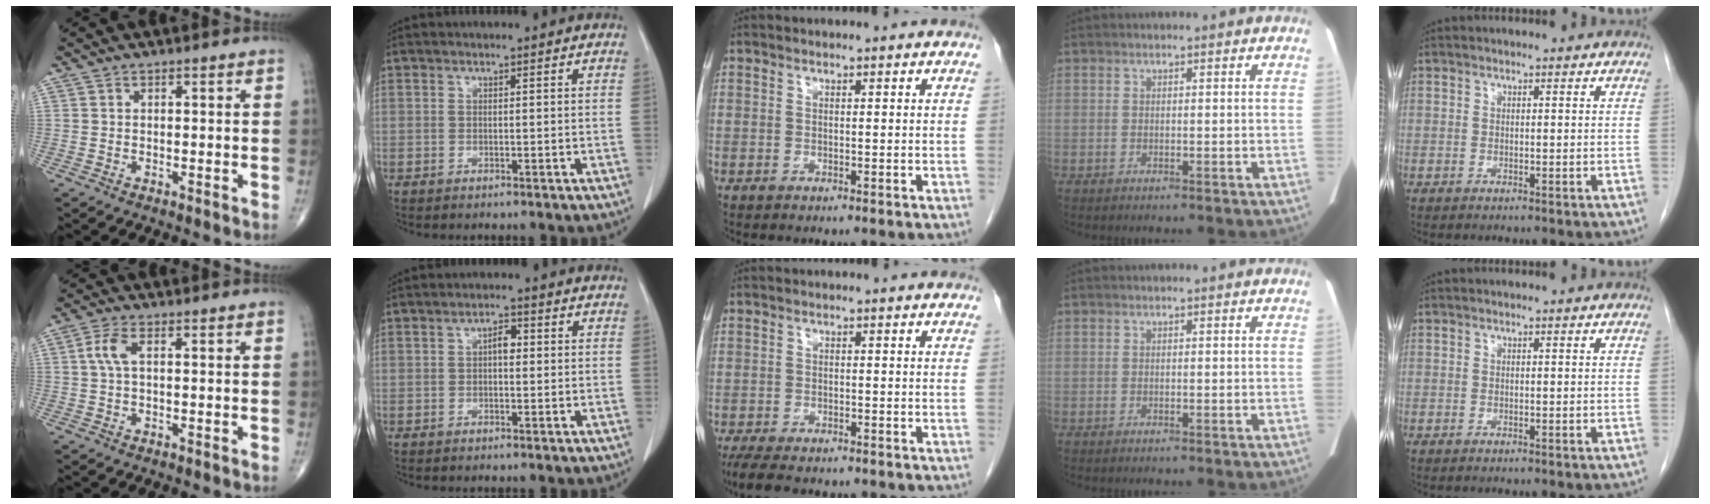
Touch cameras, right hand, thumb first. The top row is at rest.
{"thumb": {"total": 3.5, "force": [0.6, 1.4, 3.2], "torque": [-0.083, 0.009, 0.011]}, "index": {"total": 2.3, "force": [0.2, 1.1, 2.0], "torque": [-0.028, 0.008, 0.001]}, "middle": {"total": 6.9, "force": [-5.7, 1.8, 3.4], "torque": [-0.061, -0.017, -0.090]}}